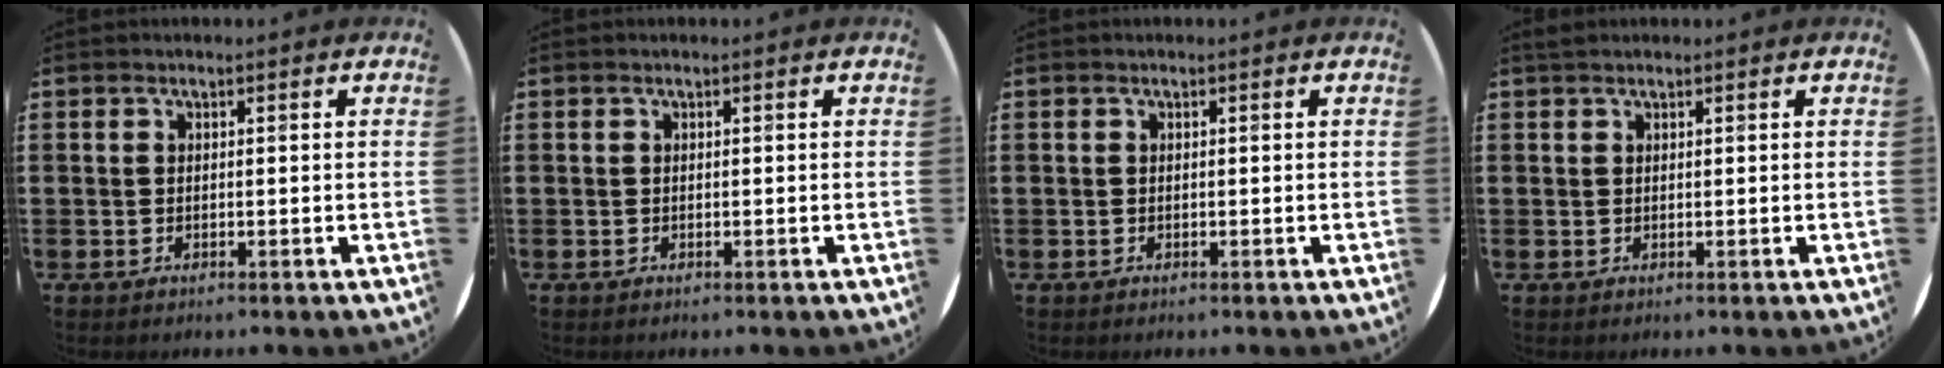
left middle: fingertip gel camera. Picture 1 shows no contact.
{"total": 0.0}
{"total": 0.0}
{"total": 0.9, "force": [0.8, 0.3, 0.1], "torque": [0.005, 0.000, 0.014]}